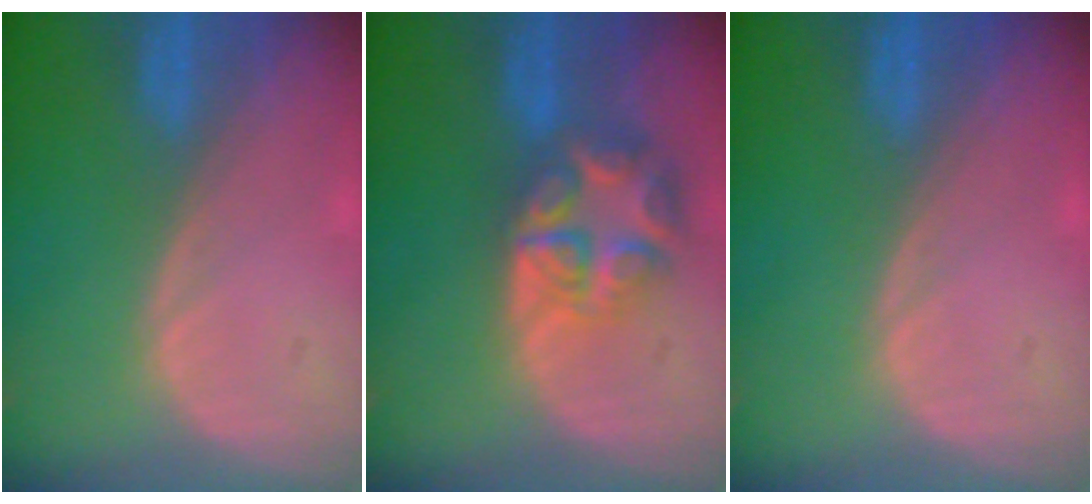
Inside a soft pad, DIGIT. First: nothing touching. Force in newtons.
{"total": 8.0, "press": 7.0, "slide": 3.9}
{"total": 0.0}